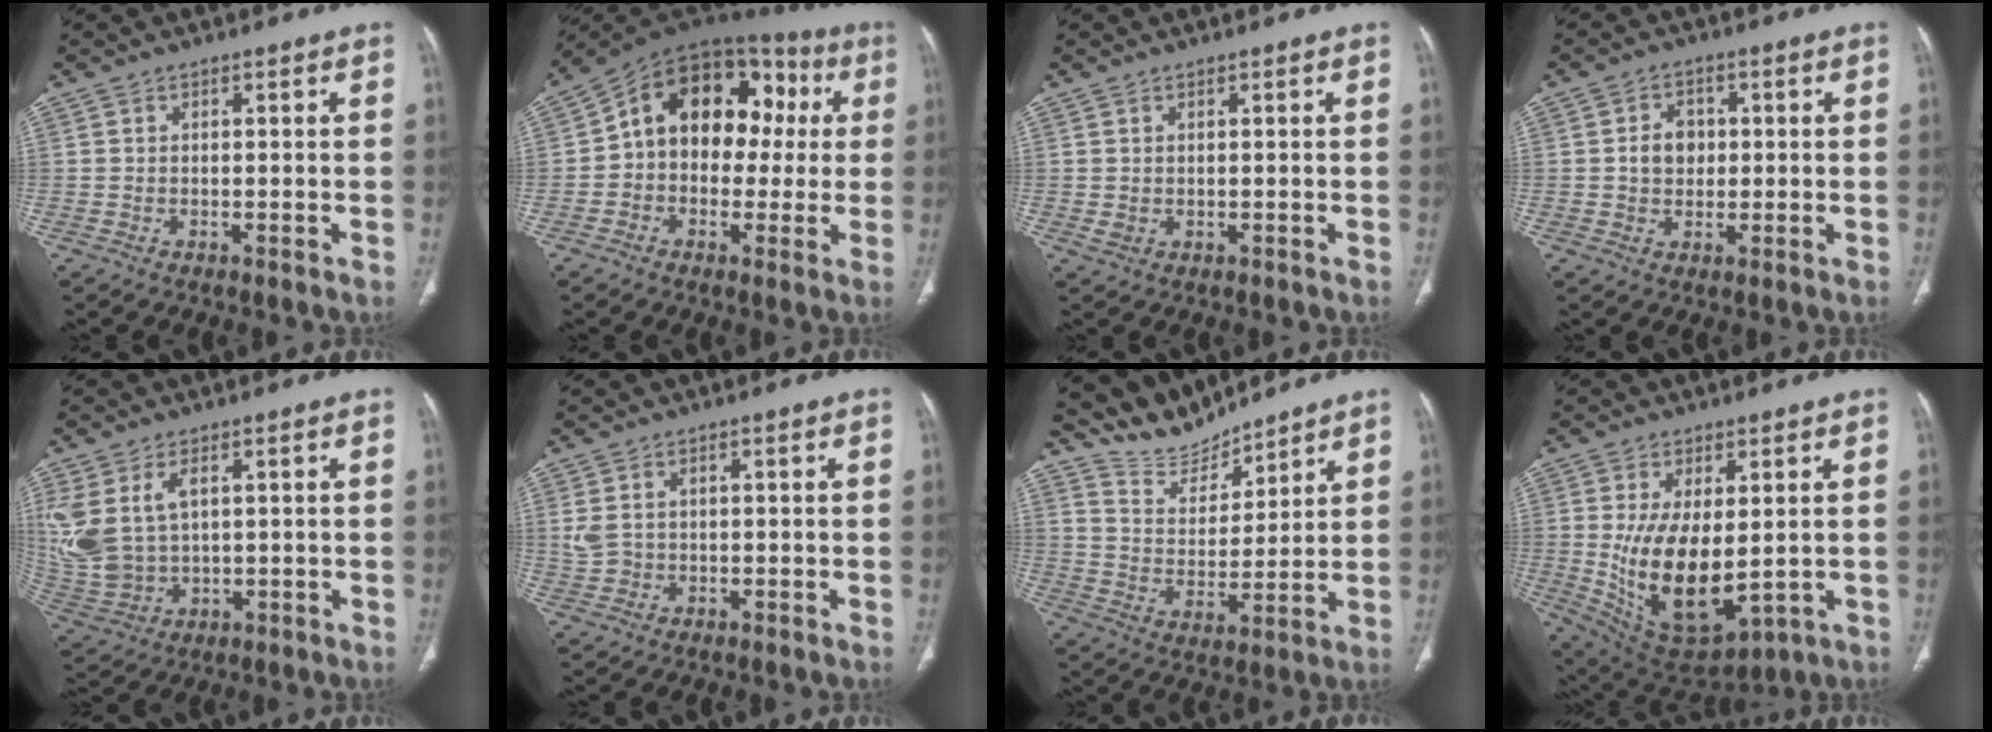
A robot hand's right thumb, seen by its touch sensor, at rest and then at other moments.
{"total": 18.3, "force": [2.0, 12.9, 12.9], "torque": [-0.146, 0.055, 0.020]}
{"total": 1.2, "force": [0.4, 0.9, 0.6], "torque": [-0.009, -0.005, 0.014]}
{"total": 5.0, "force": [0.4, 4.0, 2.9], "torque": [-0.030, 0.005, 0.004]}
{"total": 13.2, "force": [3.6, 8.5, 9.5], "torque": [-0.222, -0.008, 0.093]}
{"total": 2.9, "force": [0.6, 2.2, 1.7], "torque": [-0.040, 0.004, 0.019]}
{"total": 8.9, "force": [8.6, 2.2, 0.5], "torque": [0.005, -0.058, 0.180]}
{"total": 15.4, "force": [-0.4, 7.8, 13.3], "torque": [-0.228, -0.023, 0.025]}